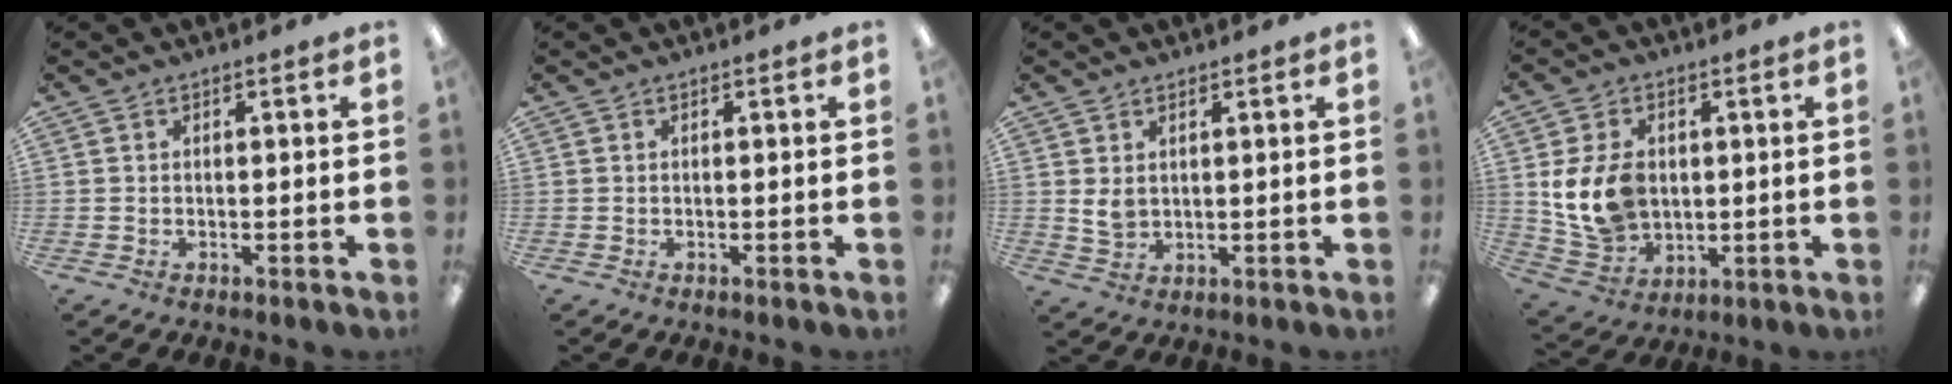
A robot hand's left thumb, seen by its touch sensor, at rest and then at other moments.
{"total": 0.0}
{"total": 3.7, "force": [1.5, 2.6, 2.2], "torque": [-0.043, -0.003, 0.025]}
{"total": 12.2, "force": [1.7, 9.2, 7.8], "torque": [-0.172, 0.003, 0.034]}